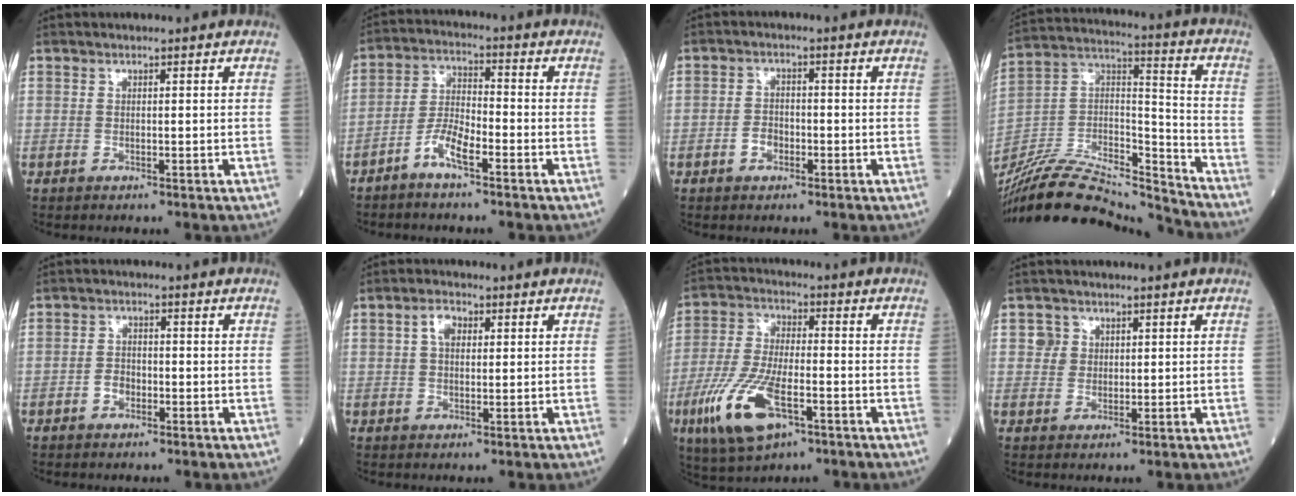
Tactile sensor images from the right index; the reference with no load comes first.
{"total": 5.7, "force": [-3.6, 1.3, 4.2], "torque": [-0.091, 0.005, -0.073]}
{"total": 2.7, "force": [-1.2, 1.9, 1.6], "torque": [-0.025, 0.006, -0.023]}
{"total": 23.7, "force": [-22.4, 3.1, 7.0], "torque": [-0.168, 0.012, -0.384]}
{"total": 2.5, "force": [-1.1, 1.8, 1.4], "torque": [-0.020, 0.006, -0.021]}
{"total": 3.2, "force": [1.0, 1.9, 2.3], "torque": [-0.045, 0.010, 0.018]}
{"total": 12.6, "force": [-5.5, 4.5, 10.4], "torque": [-0.225, -0.015, -0.099]}
{"total": 2.6, "force": [1.0, 2.4, 0.3], "torque": [0.002, 0.001, 0.013]}